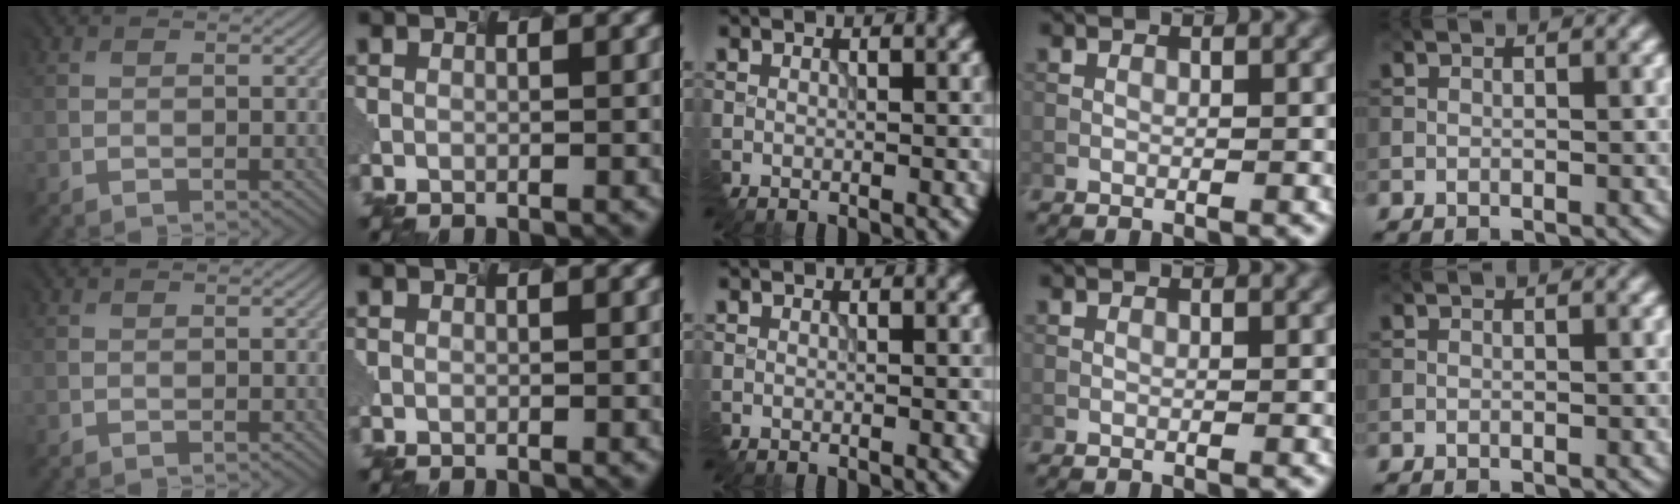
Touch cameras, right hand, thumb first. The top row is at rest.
{}